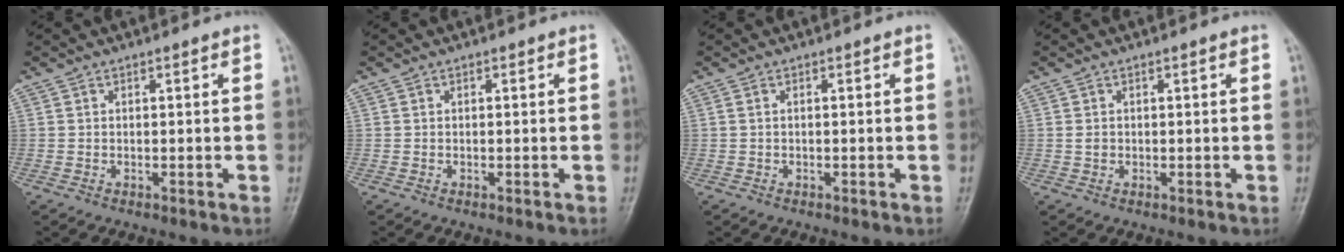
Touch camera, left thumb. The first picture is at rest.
{"total": 0.0}
{"total": 0.0}
{"total": 1.0, "force": [0.2, 0.6, 0.7], "torque": [-0.014, 0.007, 0.008]}